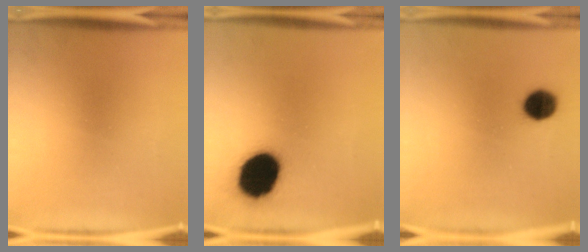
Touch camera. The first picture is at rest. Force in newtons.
{"total": 16.6}
{"total": 8.1}